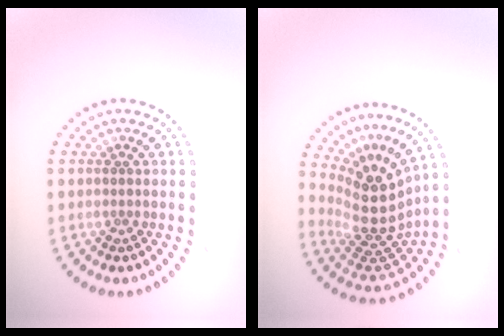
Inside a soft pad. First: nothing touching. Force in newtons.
{"total": 5.2, "press": 3.8, "slide": 3.6}